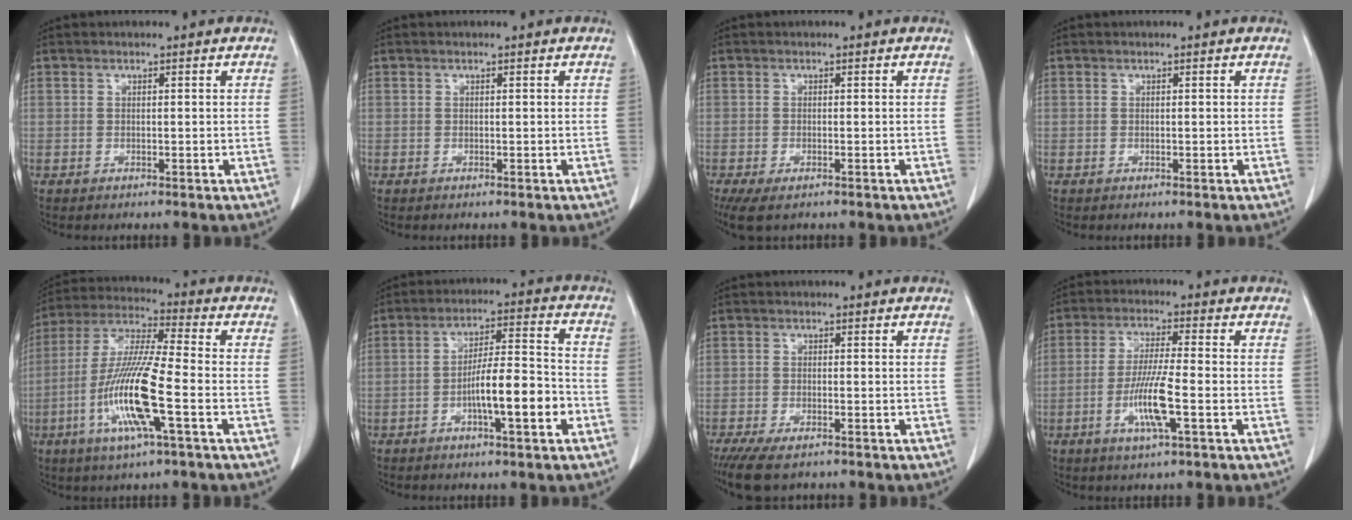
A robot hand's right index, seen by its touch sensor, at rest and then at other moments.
{"total": 0.0}
{"total": 5.6, "force": [-3.9, 2.1, 3.5], "torque": [-0.062, -0.017, -0.060]}
{"total": 0.0}
{"total": 14.1, "force": [-4.3, 0.7, 13.4], "torque": [-0.275, -0.009, -0.089]}
{"total": 7.9, "force": [-2.8, 1.2, 7.2], "torque": [-0.122, 0.013, -0.046]}
{"total": 6.9, "force": [-5.3, 2.0, 4.0], "torque": [-0.062, -0.014, -0.081]}
{"total": 8.0, "force": [-2.6, 0.2, 7.5], "torque": [-0.146, -0.008, -0.053]}